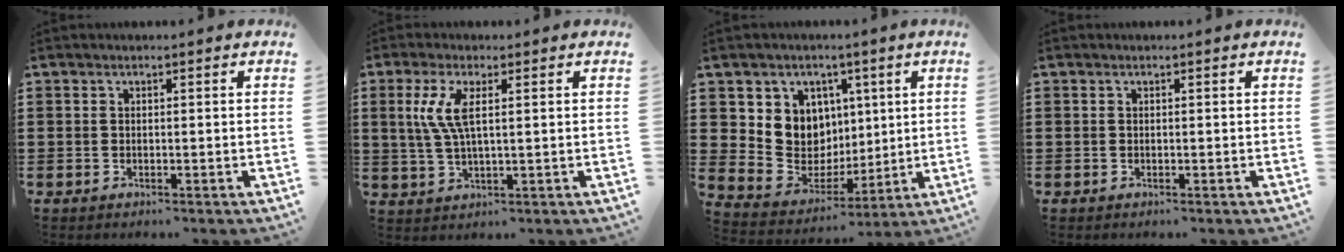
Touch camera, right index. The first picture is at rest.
{"total": 5.7, "force": [1.5, 1.6, 5.2], "torque": [-0.123, -0.002, 0.019]}
{"total": 8.7, "force": [2.5, 8.2, 1.5], "torque": [-0.063, -0.027, 0.055]}
{"total": 0.0}